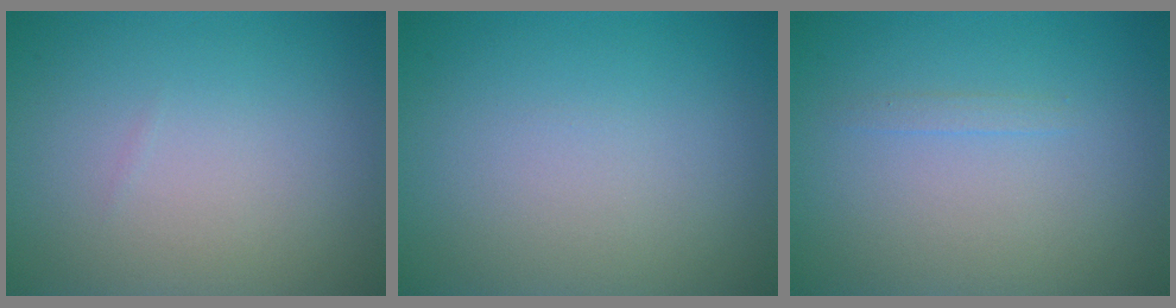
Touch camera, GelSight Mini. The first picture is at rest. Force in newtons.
{"total": 0.0}
{"total": 0.6, "press": 0.6, "slide": 0.0}